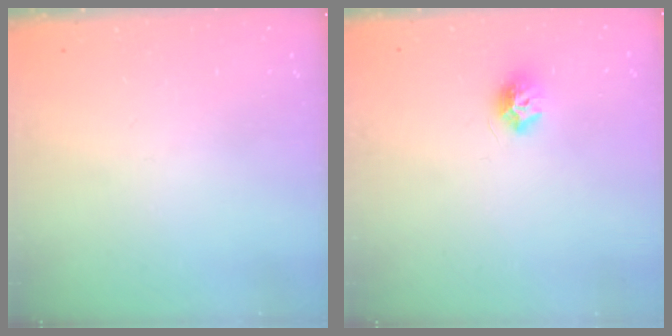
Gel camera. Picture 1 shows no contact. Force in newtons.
{"total": 8.1, "press": 8.1, "slide": 0.1}